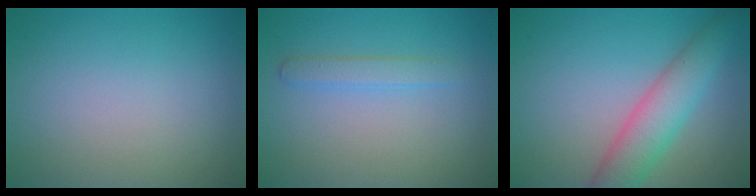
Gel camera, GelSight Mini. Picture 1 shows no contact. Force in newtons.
{"total": 1.6, "press": 1.6, "slide": 0.1}
{"total": 5.0, "press": 5.0, "slide": 0.2}